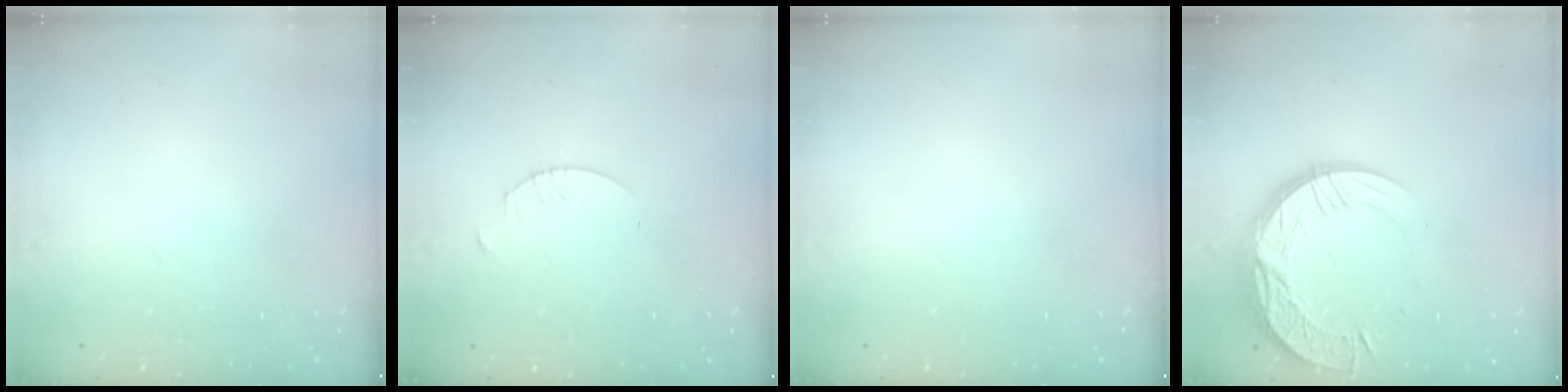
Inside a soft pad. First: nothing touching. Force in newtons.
{"total": 1.3, "press": 1.3, "slide": 0.2}
{"total": 0.0}
{"total": 17.4, "press": 17.4, "slide": 1.3}